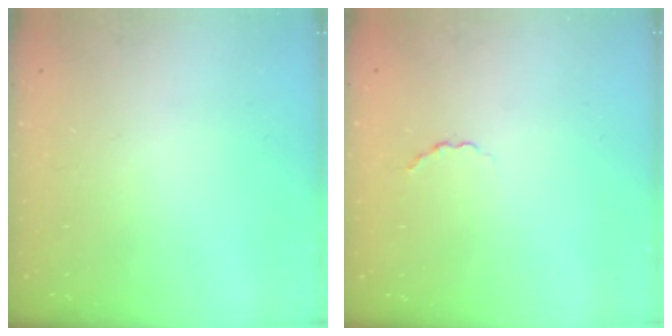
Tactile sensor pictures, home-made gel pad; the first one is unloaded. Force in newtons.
{"total": 2.2, "press": 2.0, "slide": 0.8}